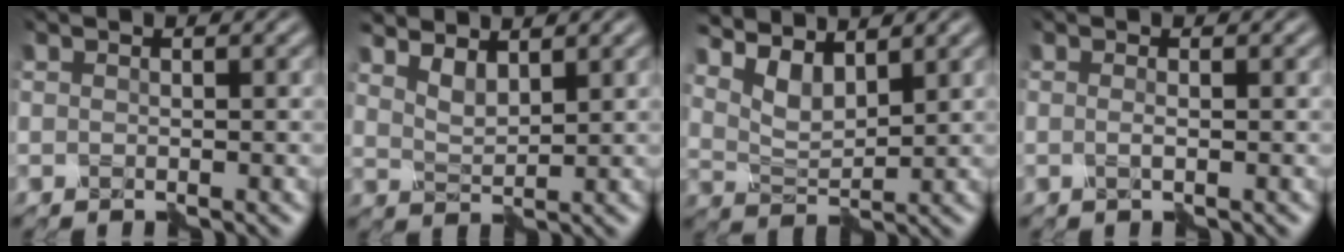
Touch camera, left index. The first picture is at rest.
{"total": 1.9, "force": [1.5, 0.6, 1.1], "torque": [-0.025, -0.003, 0.029]}
{"total": 3.2, "force": [2.2, 1.2, 2.0], "torque": [-0.051, -0.003, 0.042]}
{"total": 0.8, "force": [-0.4, 0.0, 0.7], "torque": [-0.016, 0.000, -0.007]}